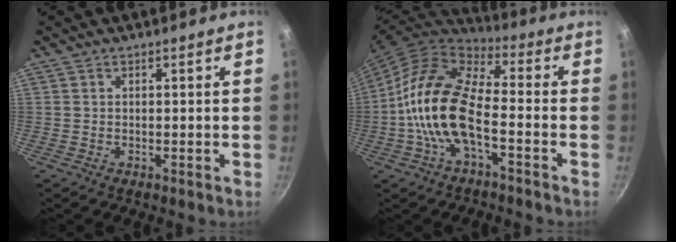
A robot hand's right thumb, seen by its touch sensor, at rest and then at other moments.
{"total": 16.3, "force": [-3.8, 7.6, 14.0], "torque": [-0.257, 0.039, -0.085]}